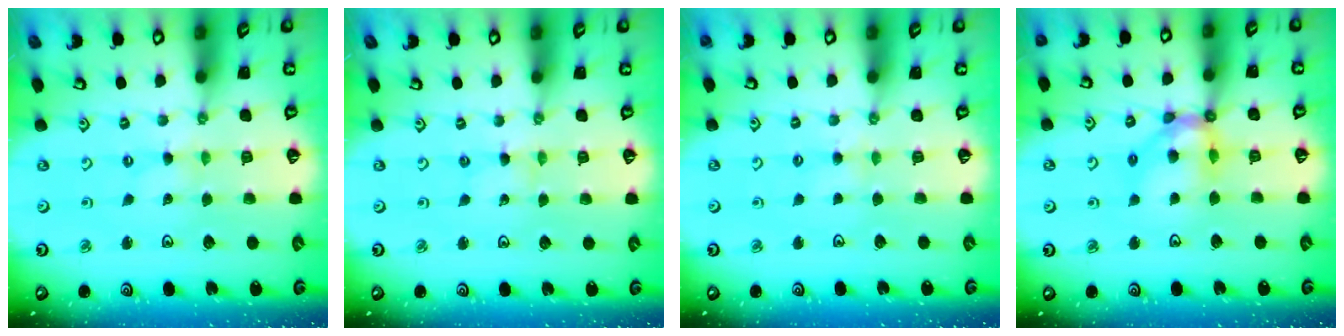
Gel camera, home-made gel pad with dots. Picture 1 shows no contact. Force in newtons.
{"total": 1.6, "press": 1.6, "slide": 0.2}
{"total": 3.0, "press": 3.0, "slide": 0.4}
{"total": 10.8, "press": 10.6, "slide": 1.5}